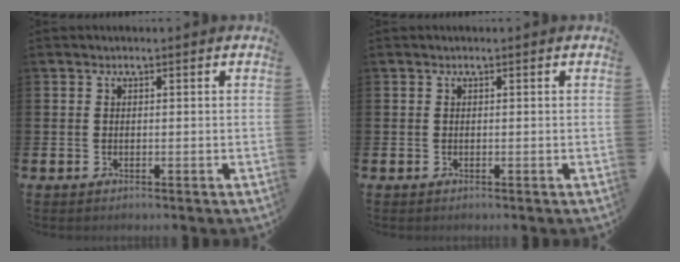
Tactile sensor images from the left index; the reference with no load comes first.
{"total": 0.0}